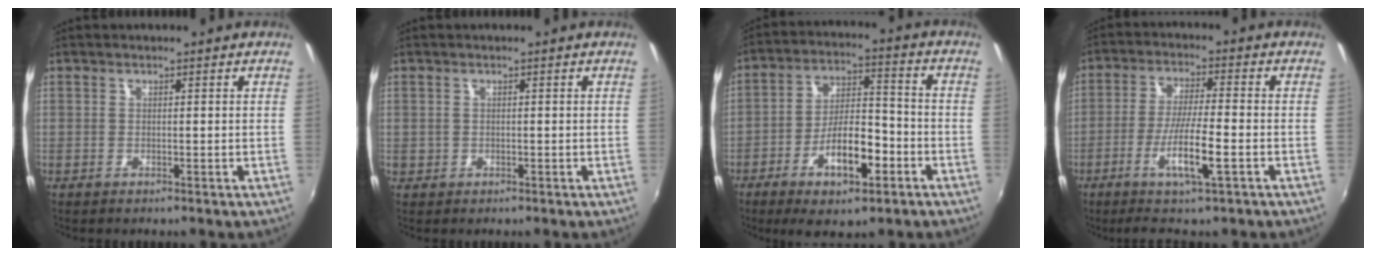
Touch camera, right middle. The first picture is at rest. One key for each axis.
{"total": 1.3, "fx": -0.2, "fy": 1.3, "fz": 0.3, "tx": -0.005, "ty": -0.003, "tz": -0.004}
{"total": 12.2, "fx": -5.9, "fy": 4.2, "fz": 9.8, "tx": -0.182, "ty": 0.007, "tz": -0.096}
{"total": 9.0, "fx": -4.0, "fy": 0.5, "fz": 8.0, "tx": -0.158, "ty": -0.011, "tz": -0.076}